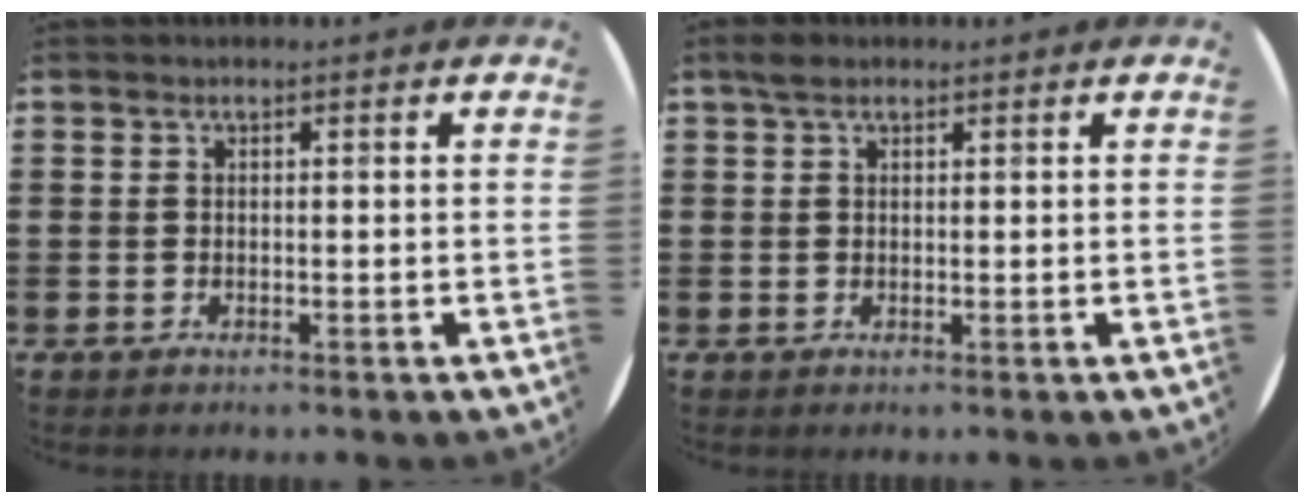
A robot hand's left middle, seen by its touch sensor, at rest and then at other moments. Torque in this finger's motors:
{"motor_torque": [0.64, -0.57, 0.01, -0.01]}